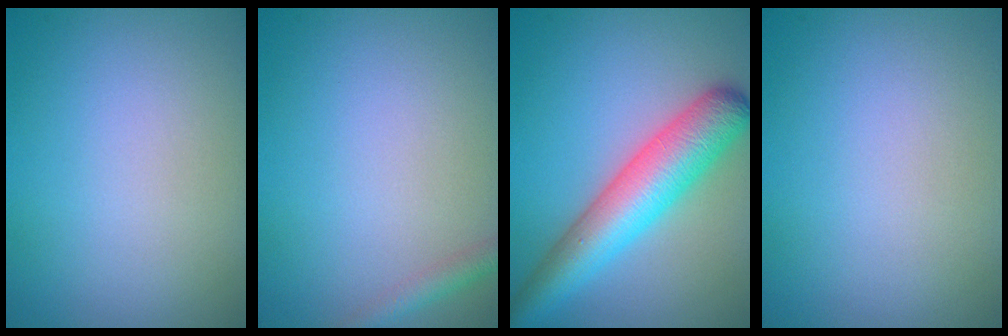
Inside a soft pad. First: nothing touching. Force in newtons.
{"total": 1.5, "press": 1.5, "slide": 0.1}
{"total": 7.2, "press": 7.2, "slide": 0.3}
{"total": 0.0}